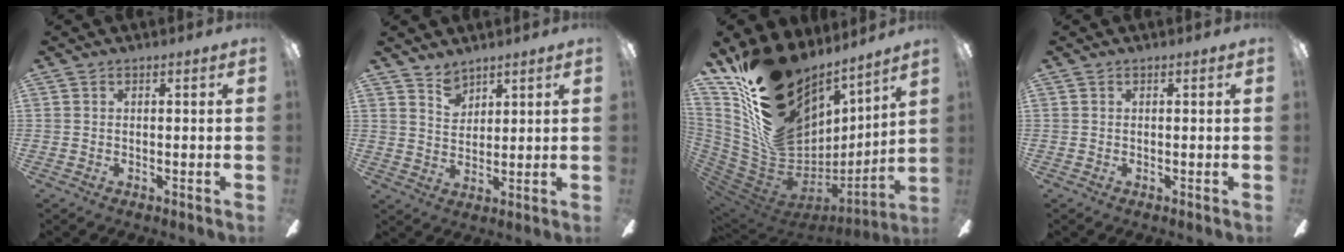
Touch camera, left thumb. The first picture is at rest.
{"total": 5.0, "force": [4.2, 2.5, 0.9], "torque": [-0.012, -0.020, 0.078]}
{"total": 23.7, "force": [14.5, 14.6, 11.8], "torque": [-0.201, -0.120, 0.296]}
{"total": 0.0}